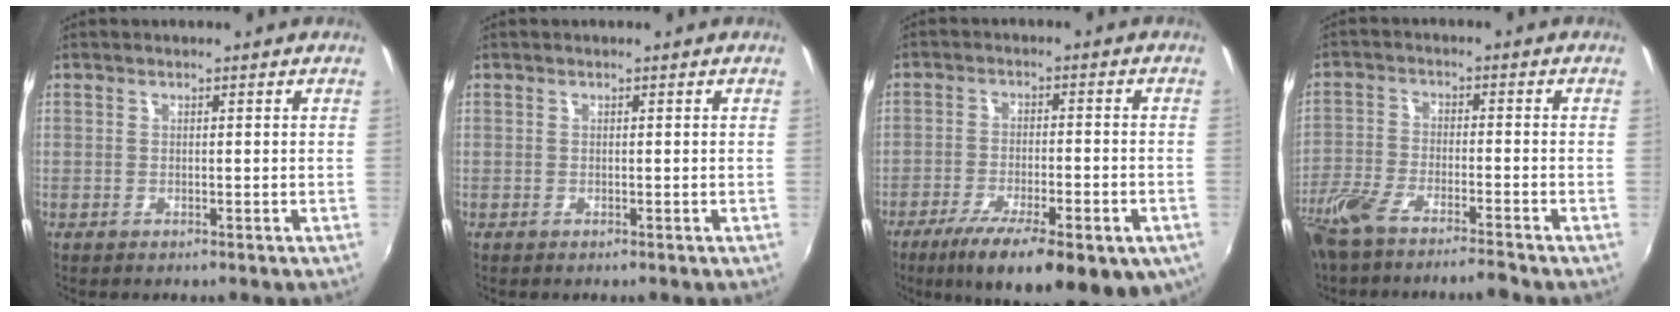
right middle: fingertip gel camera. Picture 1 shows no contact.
{"total": 0.0}
{"total": 19.7, "force": [-11.9, 6.1, 14.5], "torque": [-0.243, -0.054, -0.169]}
{"total": 9.0, "force": [-7.5, 1.1, 4.7], "torque": [-0.119, -0.021, -0.145]}